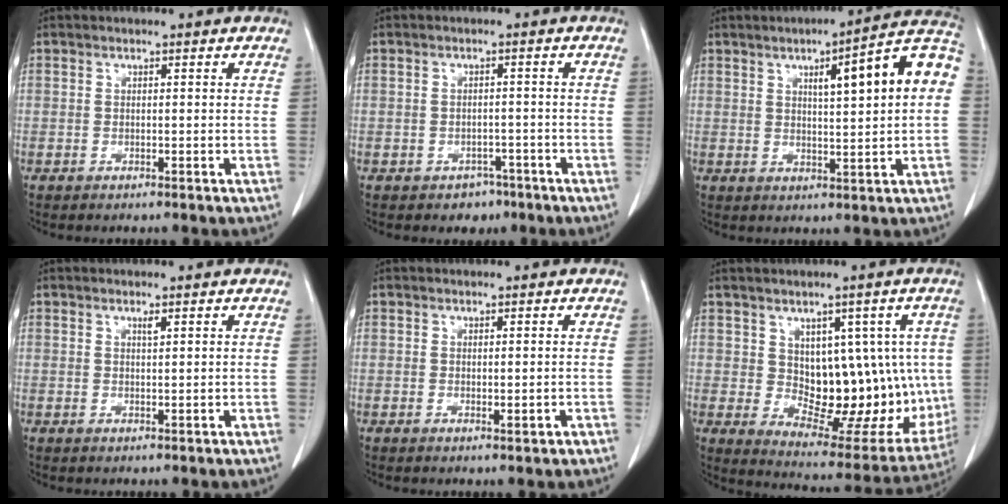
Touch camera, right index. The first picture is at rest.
{"total": 3.2, "force": [-1.9, 2.4, 0.6], "torque": [-0.004, 0.012, -0.020]}
{"total": 12.3, "force": [2.7, 1.0, 12.0], "torque": [-0.165, 0.025, 0.034]}
{"total": 0.9, "force": [0.6, 0.0, 0.7], "torque": [-0.013, -0.005, 0.011]}
{"total": 1.4, "force": [-0.3, 0.3, 1.3], "torque": [-0.020, -0.006, 0.000]}
{"total": 15.6, "force": [0.9, 8.3, 13.1], "torque": [-0.150, 0.010, 0.038]}